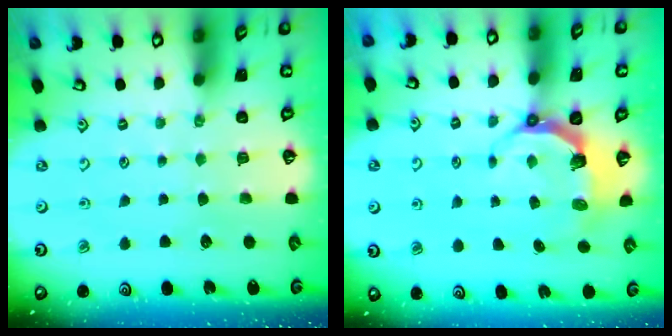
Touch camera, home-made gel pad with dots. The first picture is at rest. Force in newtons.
{"total": 5.5, "press": 4.0, "slide": 3.7}